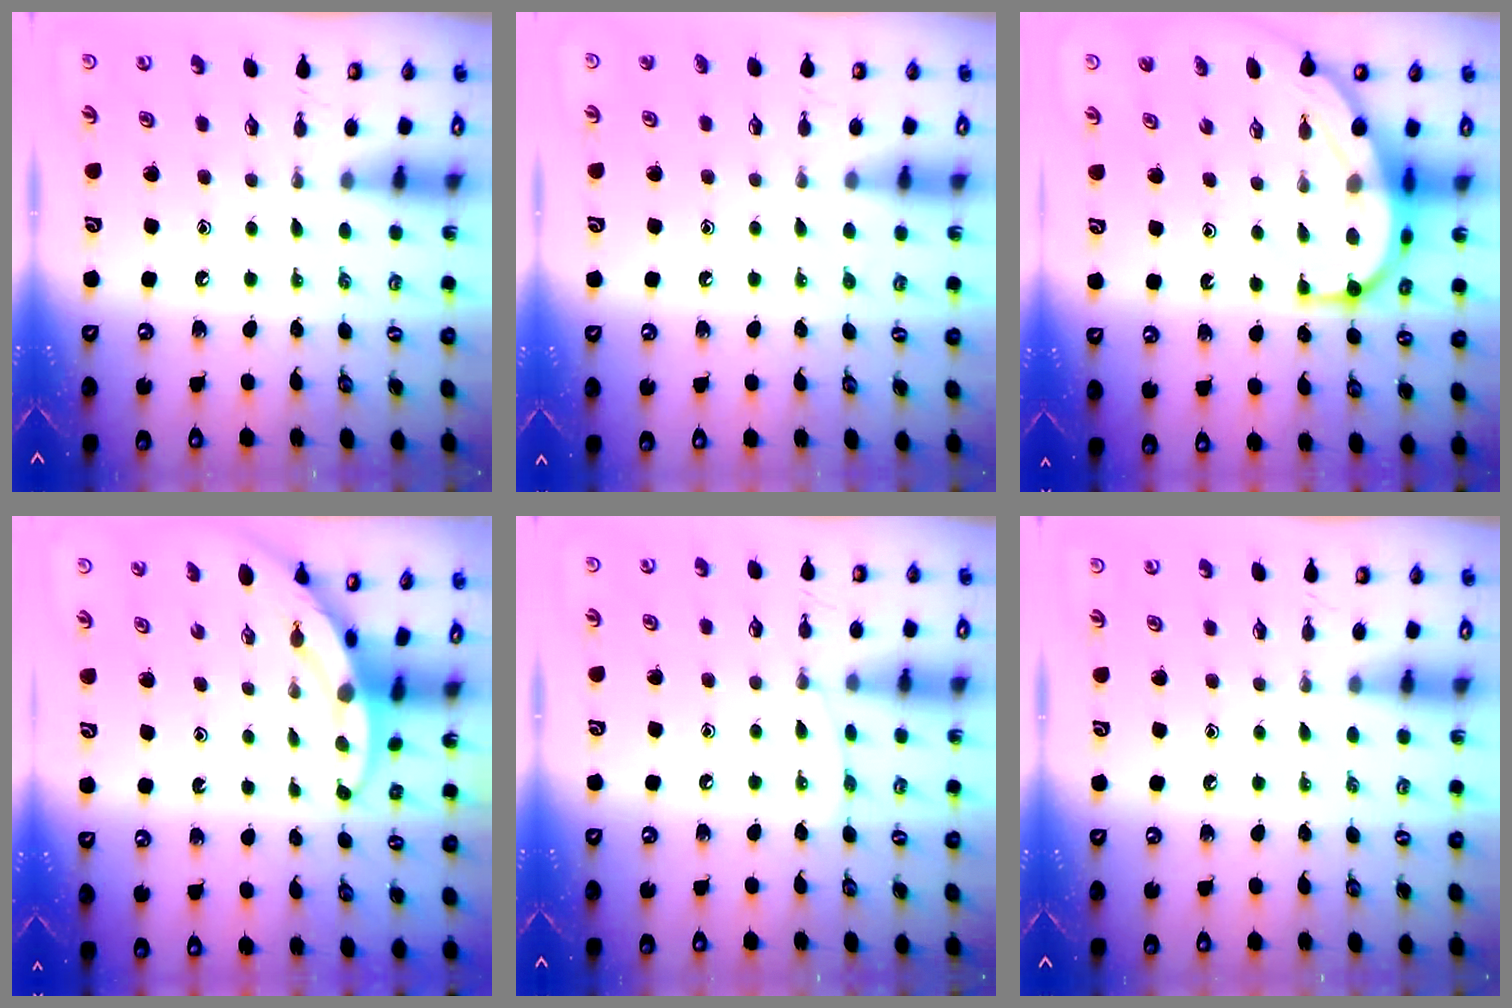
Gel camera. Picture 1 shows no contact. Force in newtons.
{"total": 3.7, "press": 3.6, "slide": 0.4}
{"total": 11.3, "press": 11.2, "slide": 1.2}
{"total": 3.4, "press": 3.4, "slide": 0.2}
{"total": 5.8, "press": 5.8, "slide": 0.8}
{"total": 0.0}